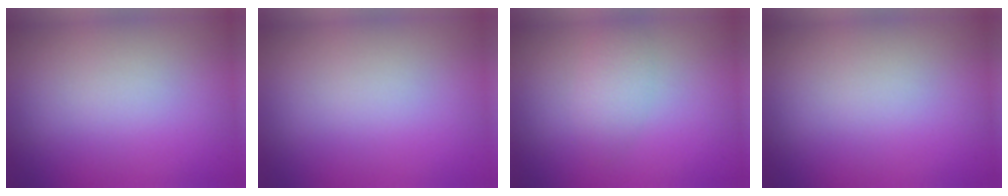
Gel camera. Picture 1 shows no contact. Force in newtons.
{"total": 0.0}
{"total": 1.9, "press": 1.9, "slide": 0.1}
{"total": 0.0}